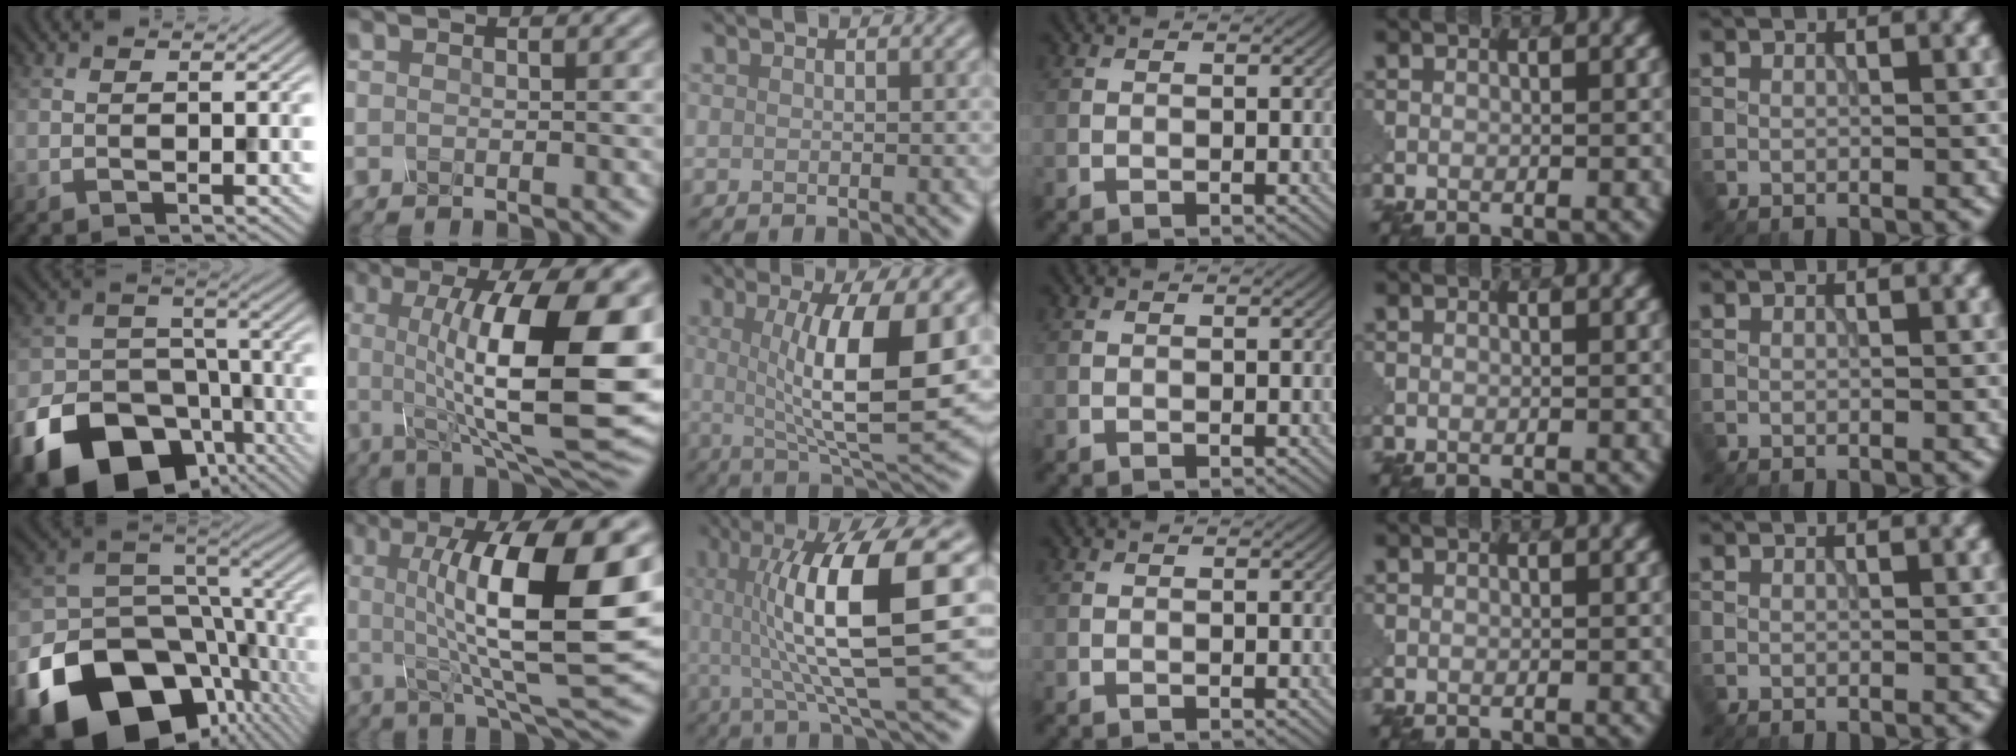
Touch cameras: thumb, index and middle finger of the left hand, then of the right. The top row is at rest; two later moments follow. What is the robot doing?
{"motion": "shake", "object": "sieve"}